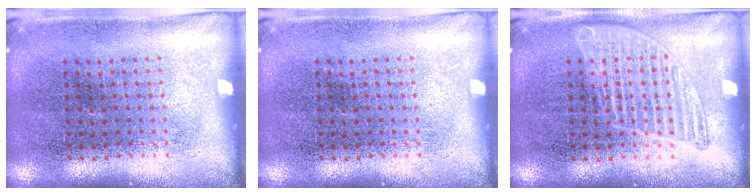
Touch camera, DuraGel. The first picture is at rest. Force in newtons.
{"total": 0.0}
{"total": 1.7, "press": 1.7, "slide": 0.3}